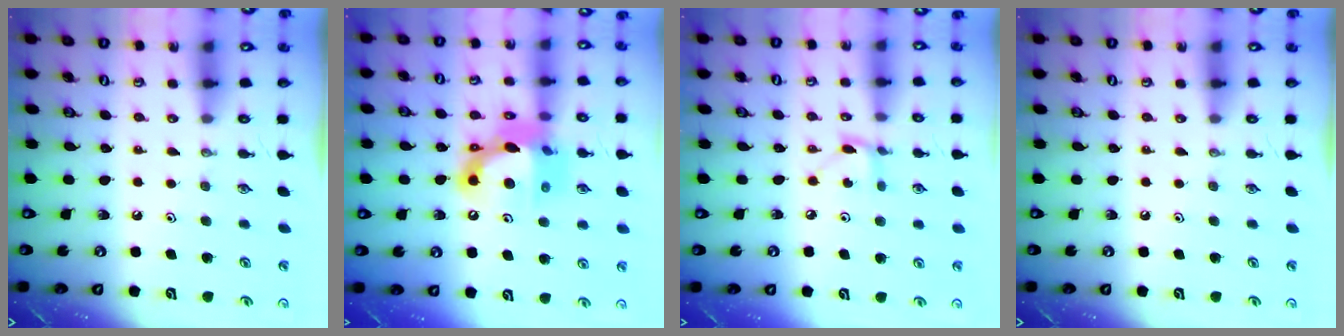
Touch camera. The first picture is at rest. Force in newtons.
{"total": 15.4, "press": 15.4, "slide": 1.2}
{"total": 2.6, "press": 2.6, "slide": 0.3}
{"total": 0.0}